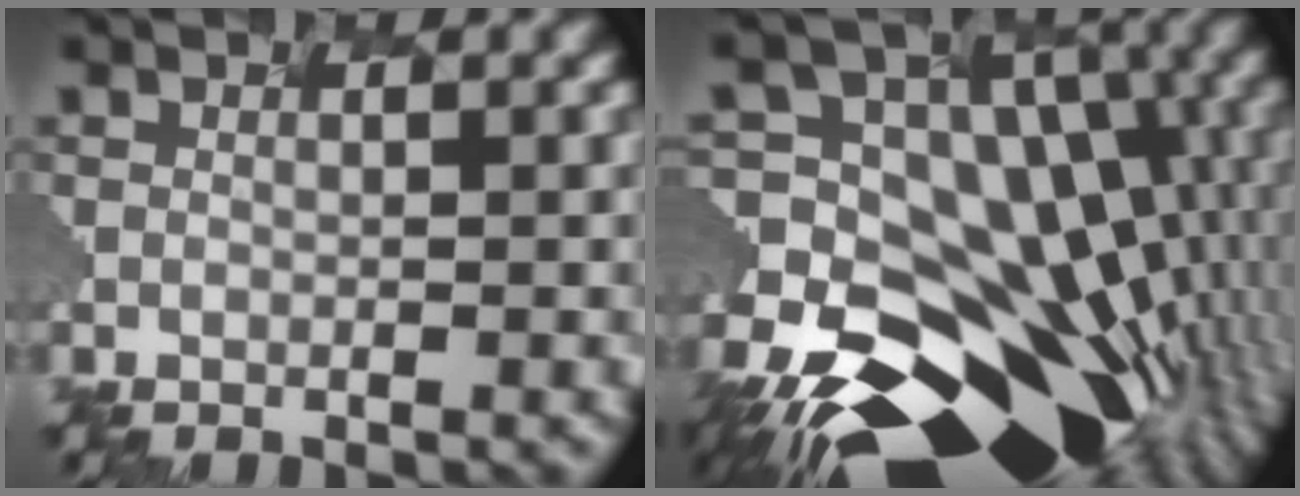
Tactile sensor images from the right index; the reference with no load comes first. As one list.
[{"total": 18.0, "force": [-8.6, 11.3, 11.1], "torque": [-0.203, 0.015, -0.123]}]